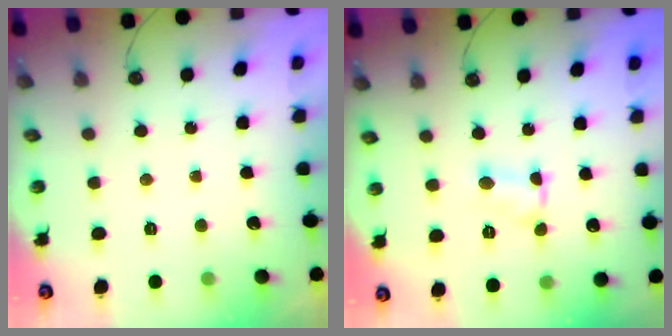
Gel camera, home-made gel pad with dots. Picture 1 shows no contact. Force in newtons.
{"total": 2.7, "press": 2.7, "slide": 0.4}